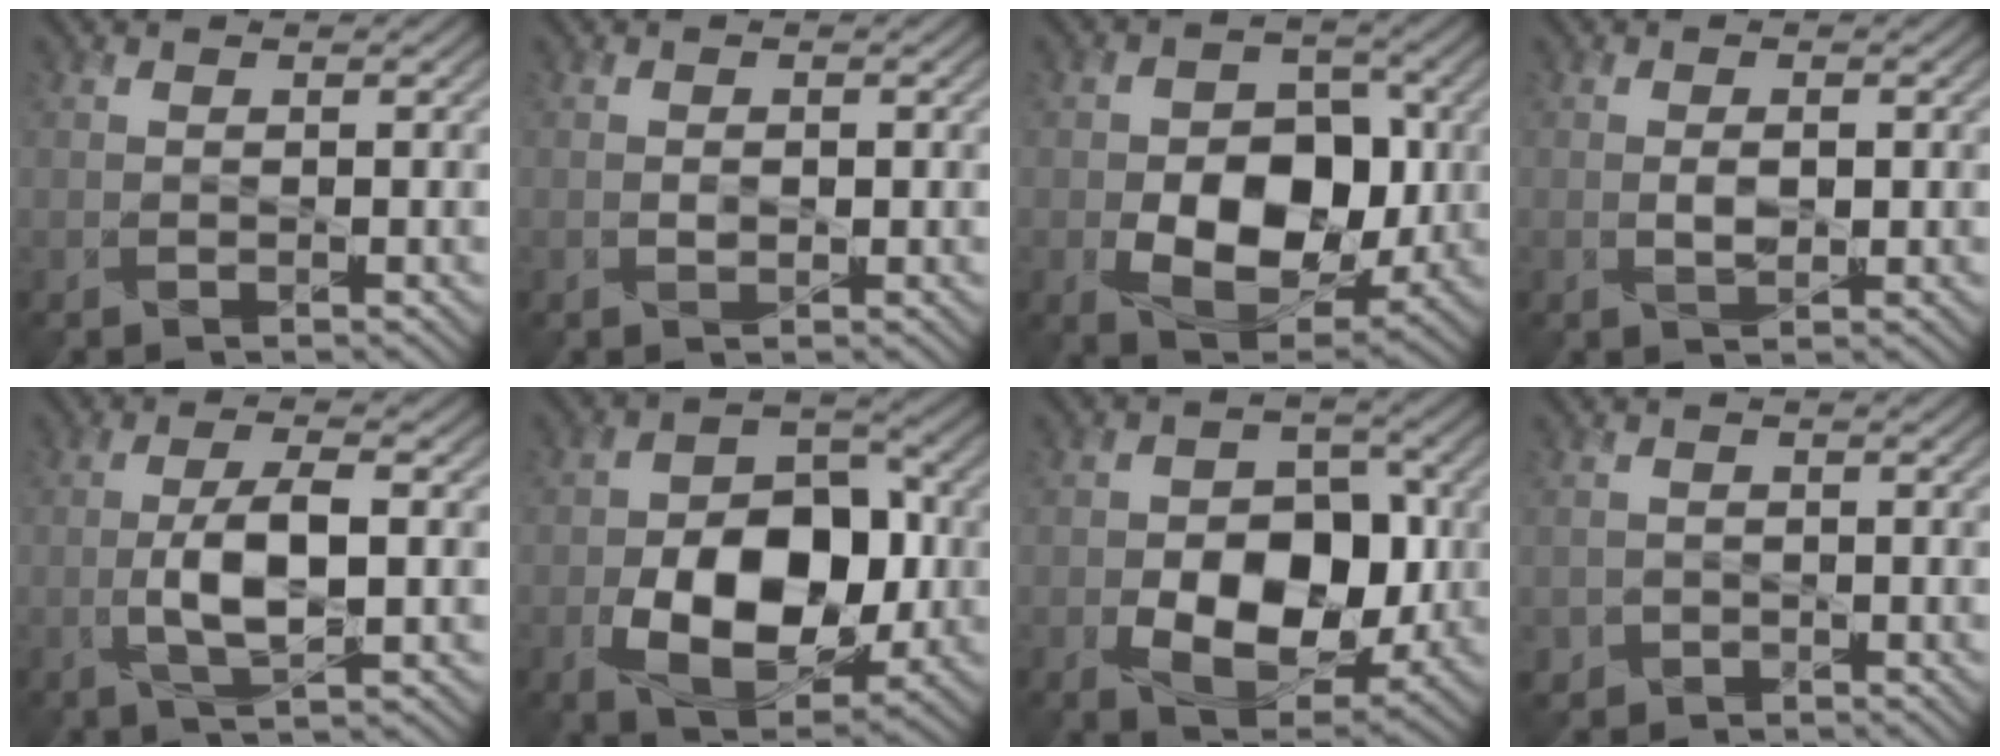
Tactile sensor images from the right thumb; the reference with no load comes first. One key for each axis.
{"total": 0.8, "fx": -0.2, "fy": 0.6, "fz": 0.5, "tx": -0.008, "ty": -0.003, "tz": -0.001}
{"total": 11.6, "fx": -2.1, "fy": 8.0, "fz": 8.1, "tx": -0.131, "ty": -0.013, "tz": -0.034}
{"total": 1.8, "fx": -0.1, "fy": 0.9, "fz": 1.5, "tx": -0.029, "ty": -0.005, "tz": 0.001}
{"total": 6.2, "fx": -1.0, "fy": 2.0, "fz": 5.8, "tx": -0.118, "ty": -0.002, "tz": -0.019}
{"total": 12.7, "fx": -2.9, "fy": 8.3, "fz": 9.2, "tx": -0.156, "ty": -0.016, "tz": -0.043}
{"total": 11.3, "fx": -2.5, "fy": 7.6, "fz": 8.1, "tx": -0.128, "ty": -0.014, "tz": -0.037}
{"total": 1.5, "fx": -0.8, "fy": 1.3, "fz": -0.2, "tx": 0.005, "ty": -0.011, "tz": -0.016}